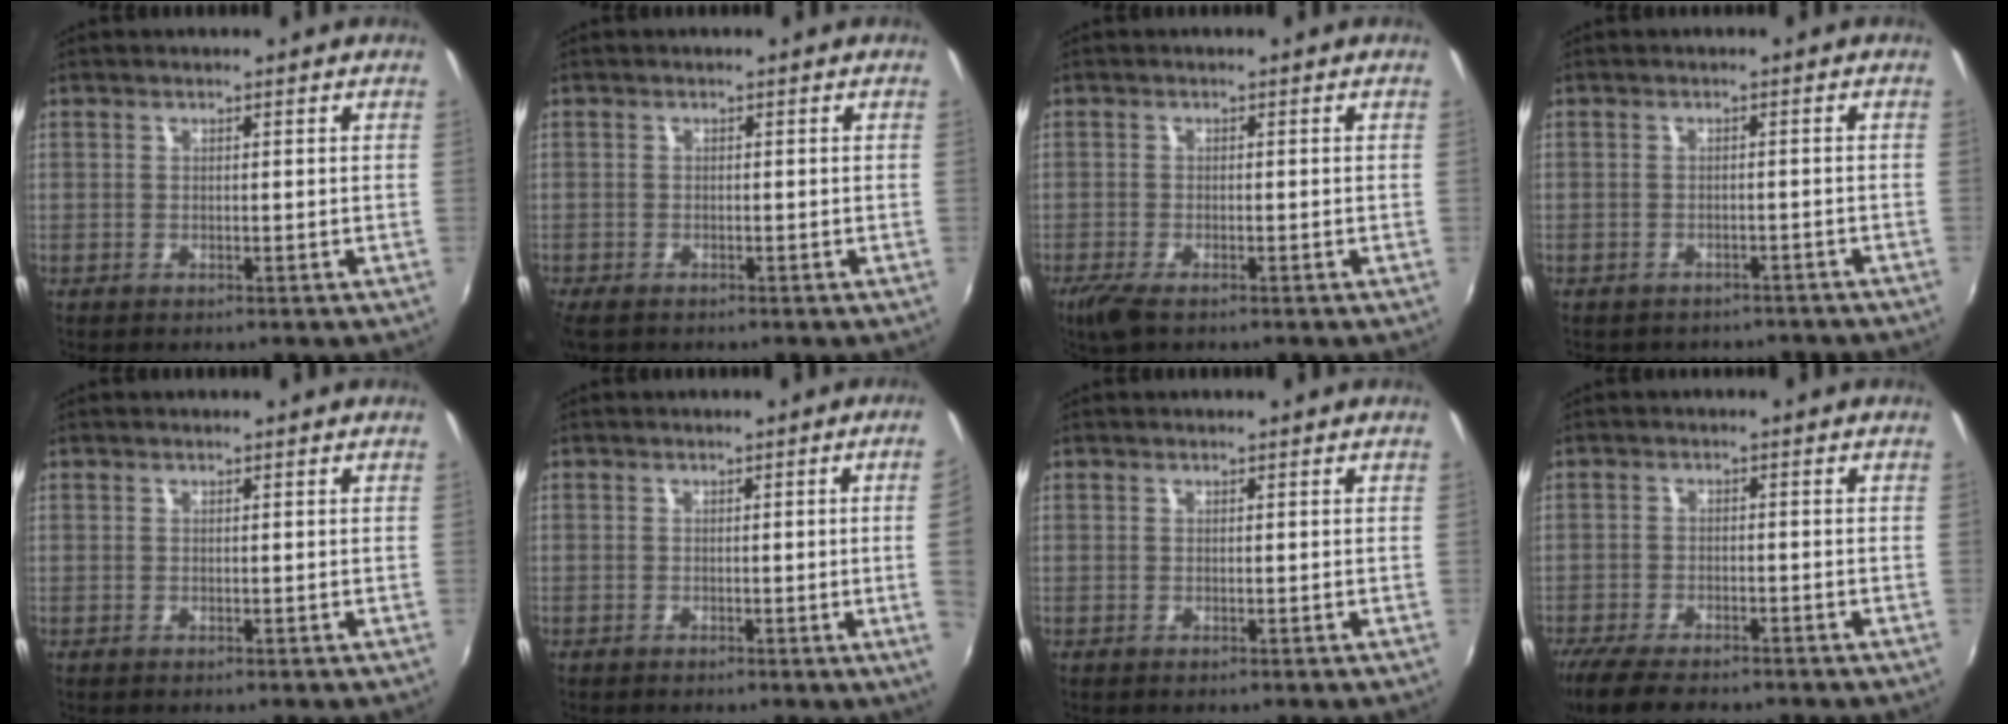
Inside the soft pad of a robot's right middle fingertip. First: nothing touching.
{"total": 2.8, "force": [-2.1, 1.3, 1.4], "torque": [-0.033, -0.014, -0.037]}
{"total": 3.9, "force": [-2.7, 1.2, 2.6], "torque": [-0.063, -0.015, -0.052]}
{"total": 7.3, "force": [-6.2, 3.2, 2.2], "torque": [-0.048, -0.014, -0.073]}
{"total": 0.0}
{"total": 3.9, "force": [-0.1, -1.8, 3.5], "torque": [-0.054, -0.012, 0.002]}
{"total": 0.0}
{"total": 10.1, "force": [-8.2, 2.9, 5.0], "torque": [-0.123, -0.034, -0.144]}